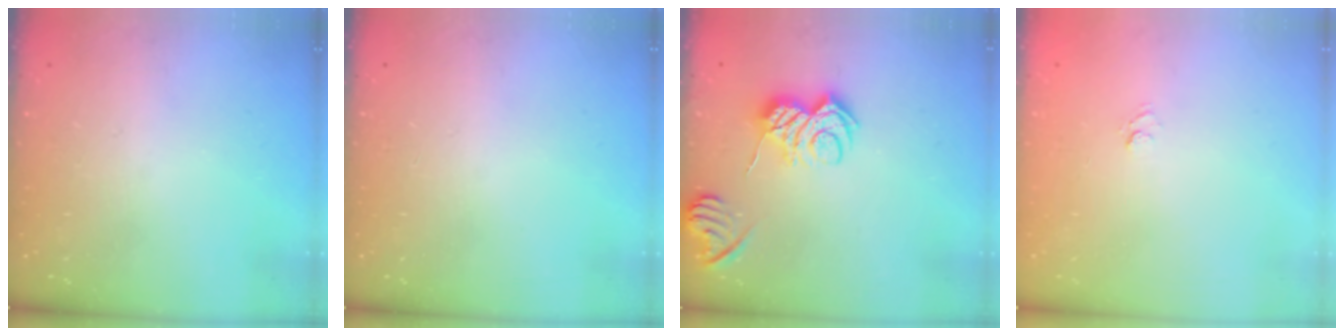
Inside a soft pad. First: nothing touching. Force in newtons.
{"total": 0.0}
{"total": 8.0, "press": 8.0, "slide": 0.7}
{"total": 3.6, "press": 3.4, "slide": 1.1}